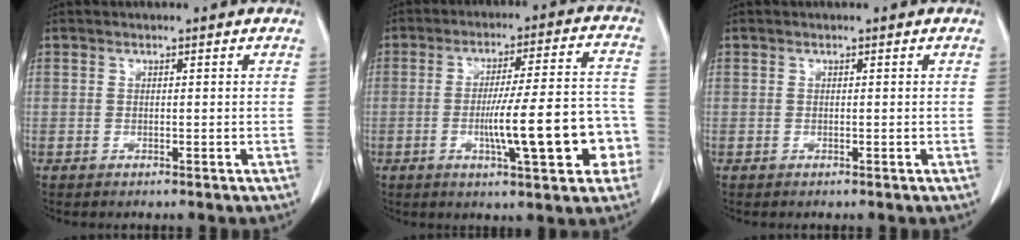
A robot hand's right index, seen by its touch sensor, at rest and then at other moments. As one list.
[{"total": 14.8, "force": [-4.0, 2.3, 14.1], "torque": [-0.205, 0.024, -0.053]}, {"total": 0.0}]